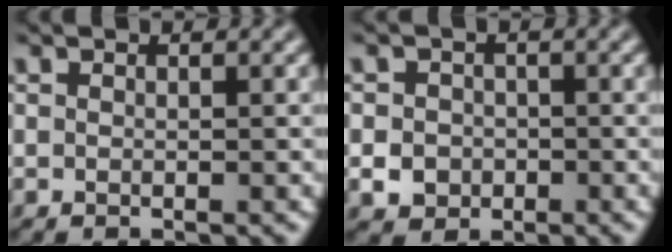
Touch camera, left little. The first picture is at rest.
{"total": 2.8, "force": [-0.7, 2.5, 0.9], "torque": [-0.003, -0.004, -0.020]}